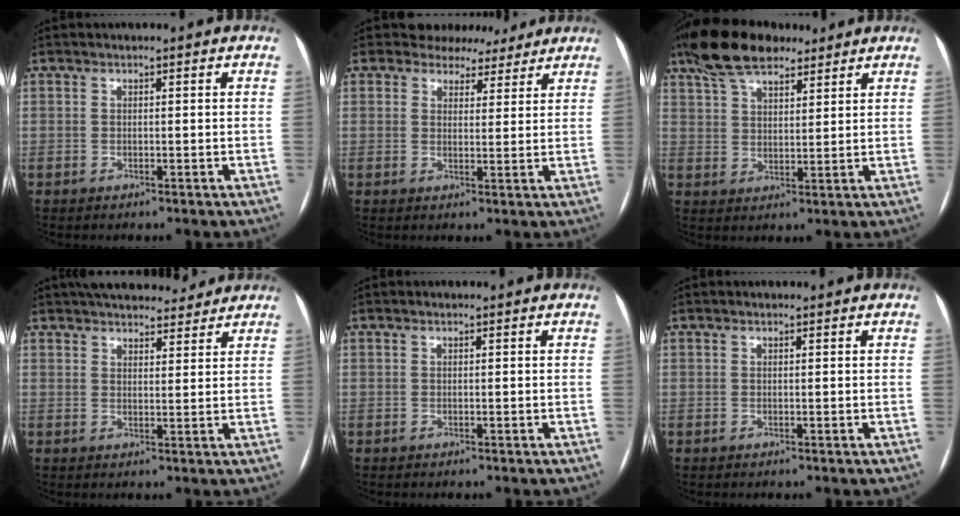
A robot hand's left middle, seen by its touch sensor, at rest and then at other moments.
{"total": 5.9, "force": [5.2, 3.0, 0.2], "torque": [0.007, 0.004, 0.057]}
{"total": 11.0, "force": [8.4, 4.2, 5.7], "torque": [-0.111, 0.030, 0.150]}
{"total": 12.5, "force": [11.1, 3.6, 4.4], "torque": [-0.051, 0.023, 0.153]}
{"total": 0.0}
{"total": 0.0}